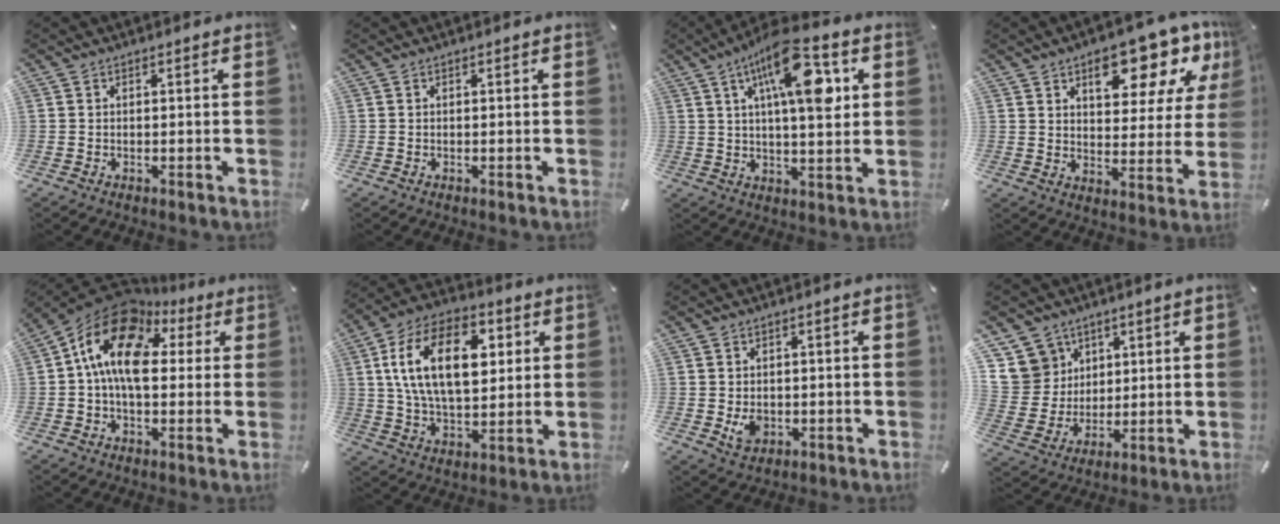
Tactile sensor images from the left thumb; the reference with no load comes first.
{"total": 0.0}
{"total": 16.4, "force": [6.9, 6.0, 13.6], "torque": [-0.216, -0.016, 0.109]}
{"total": 16.4, "force": [10.1, 8.1, 10.1], "torque": [-0.114, -0.062, 0.161]}
{"total": 15.2, "force": [2.6, 9.8, 11.2], "torque": [-0.223, -0.009, 0.041]}
{"total": 19.0, "force": [5.0, 11.4, 14.4], "torque": [-0.285, 0.005, 0.078]}
{"total": 4.1, "force": [-0.5, 3.4, 2.3], "torque": [-0.027, -0.003, -0.009]}
{"total": 10.6, "force": [5.0, 9.2, 0.9], "torque": [-0.031, -0.035, 0.105]}